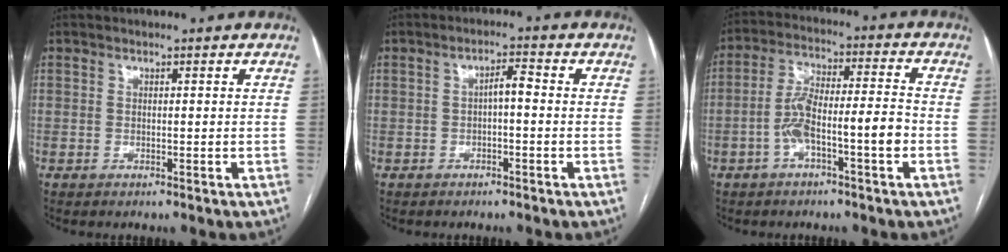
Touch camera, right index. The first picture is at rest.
{"total": 2.6, "force": [-0.3, 0.7, 2.5], "torque": [-0.040, 0.011, -0.005]}
{"total": 9.1, "force": [-3.1, 1.5, 8.4], "torque": [-0.157, 0.034, -0.052]}